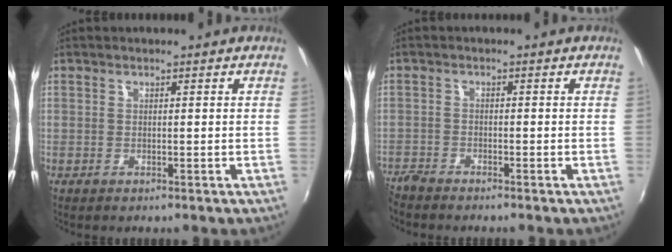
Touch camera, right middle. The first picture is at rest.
{"total": 4.5, "force": [-4.3, 0.7, 1.1], "torque": [-0.038, -0.021, -0.088]}